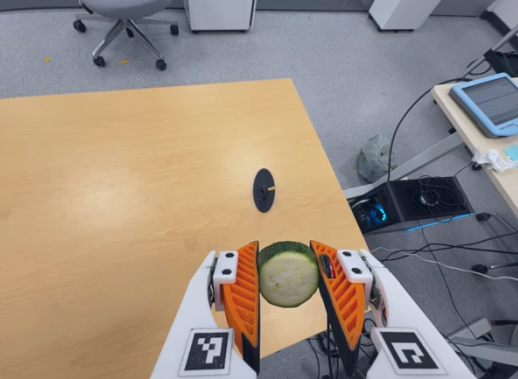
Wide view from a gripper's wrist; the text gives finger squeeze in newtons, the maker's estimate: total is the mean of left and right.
{"total": 11.2, "left": 10.1, "right": 12.3}